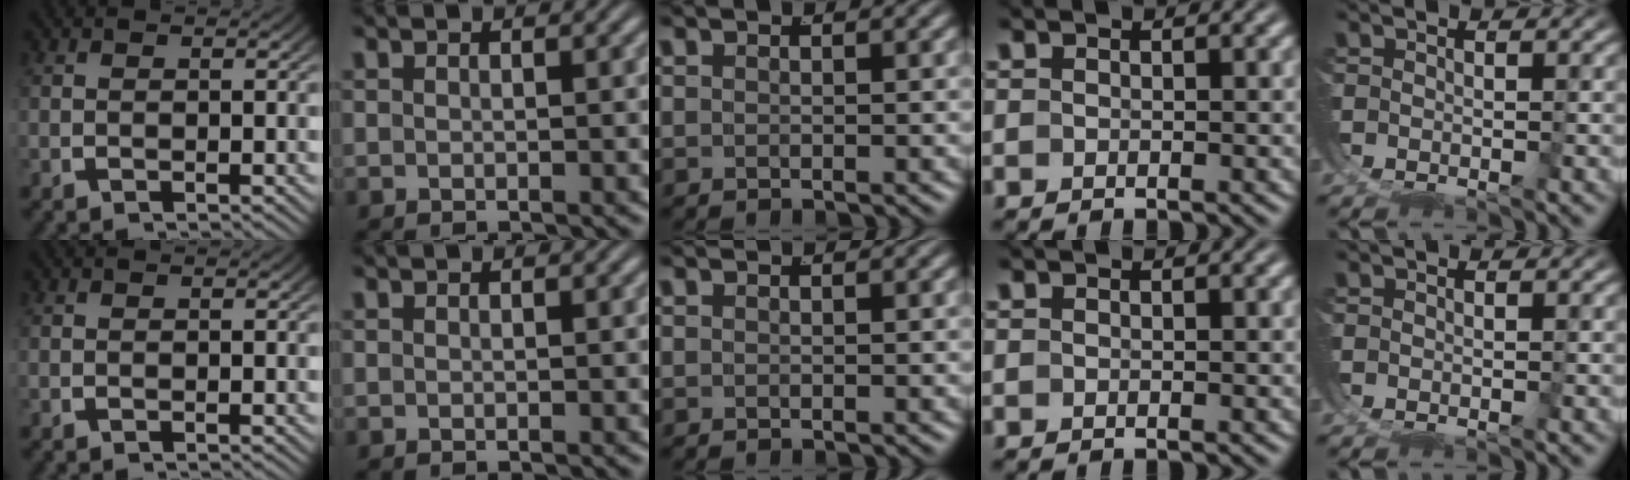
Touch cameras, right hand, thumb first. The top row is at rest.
{}